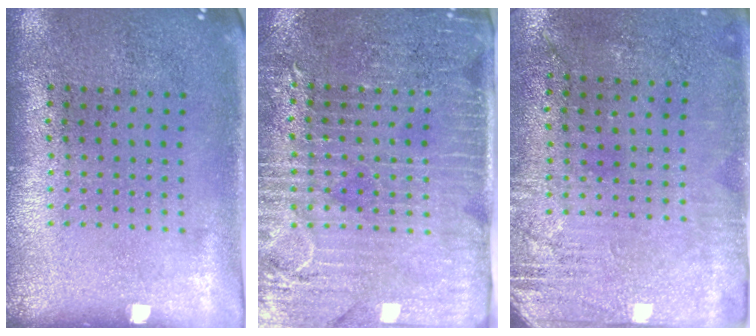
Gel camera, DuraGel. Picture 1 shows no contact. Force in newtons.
{"total": 3.6, "press": 3.3, "slide": 1.5}
{"total": 2.8, "press": 2.5, "slide": 1.4}